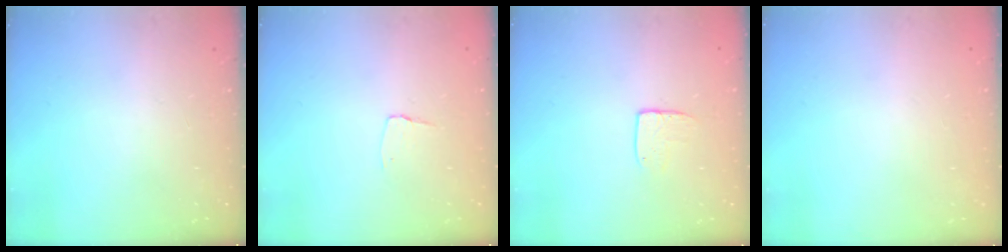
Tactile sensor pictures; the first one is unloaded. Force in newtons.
{"total": 3.0, "press": 3.0, "slide": 0.3}
{"total": 6.7, "press": 6.7, "slide": 0.5}
{"total": 0.5, "press": 0.5, "slide": 0.1}